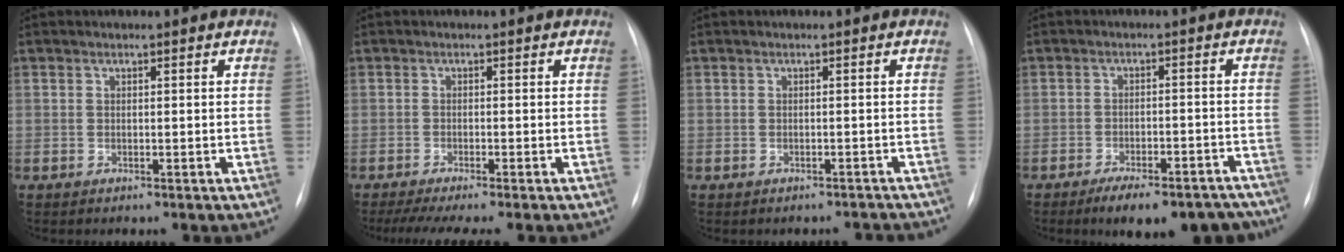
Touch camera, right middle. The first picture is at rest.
{"total": 7.2, "force": [-5.9, 0.0, 4.2], "torque": [-0.056, -0.014, -0.091]}
{"total": 1.9, "force": [-1.8, 0.7, -0.1], "torque": [0.006, 0.004, -0.020]}
{"total": 12.7, "force": [-10.8, 4.0, 5.3], "torque": [-0.050, 0.026, -0.142]}